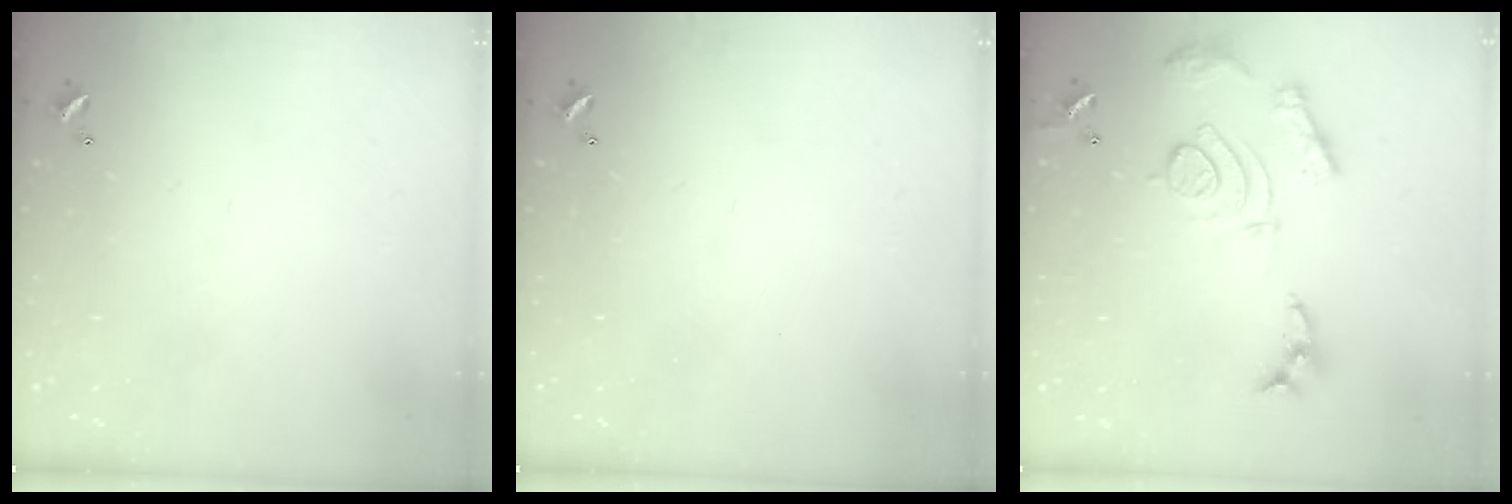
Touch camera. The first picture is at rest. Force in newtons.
{"total": 0.0}
{"total": 14.5, "press": 14.4, "slide": 1.3}